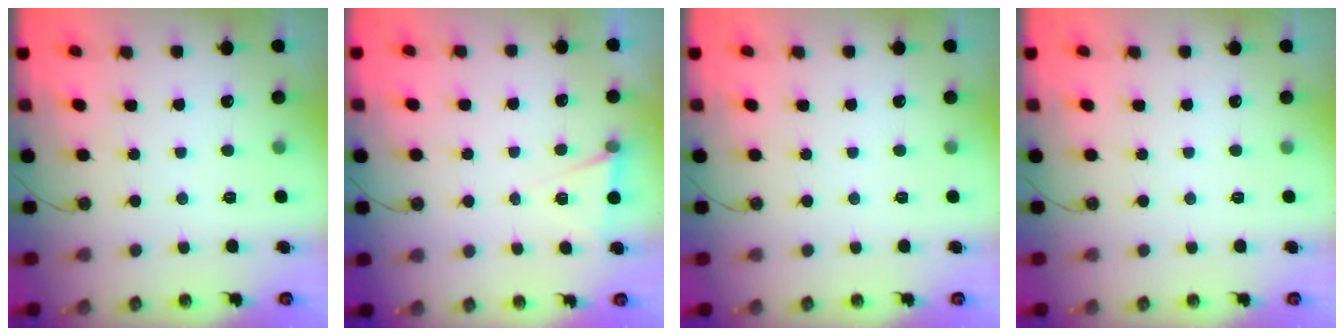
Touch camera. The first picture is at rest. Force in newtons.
{"total": 4.9, "press": 2.0, "slide": 4.4}
{"total": 0.0}
{"total": 0.0}